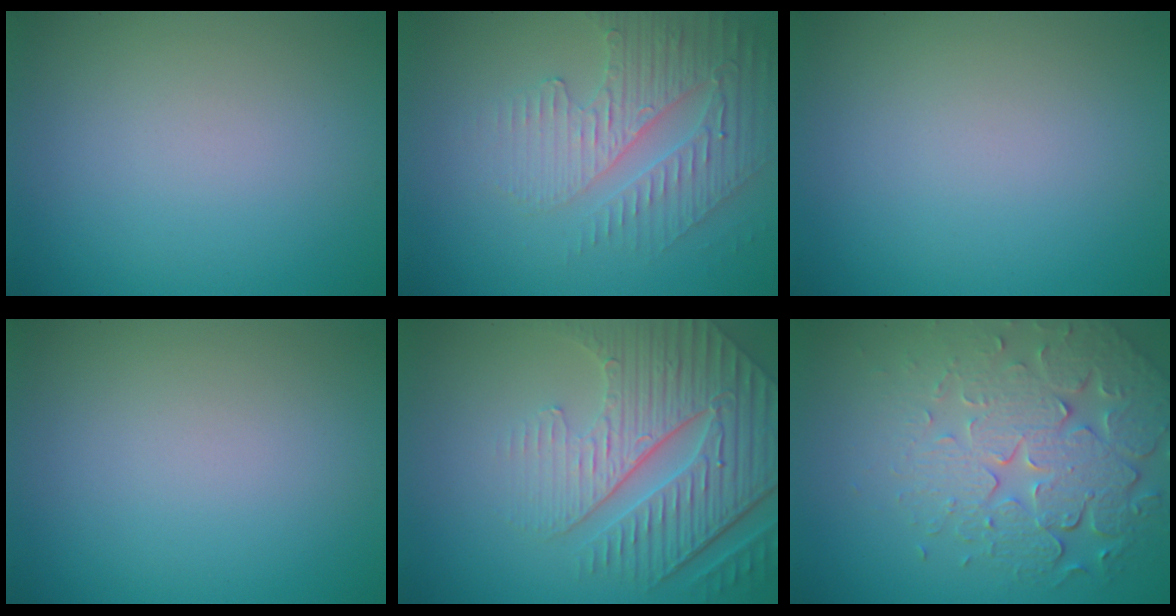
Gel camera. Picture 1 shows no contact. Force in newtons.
{"total": 3.8, "press": 3.6, "slide": 1.2}
{"total": 0.0}
{"total": 0.0}
{"total": 7.8, "press": 5.7, "slide": 5.3}
{"total": 7.4, "press": 5.4, "slide": 5.1}